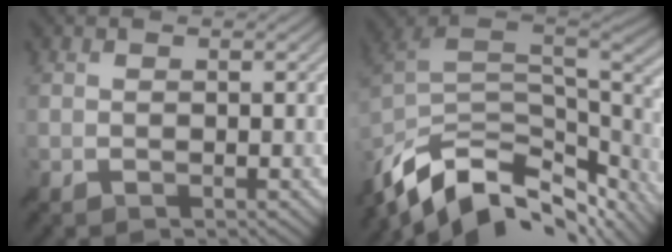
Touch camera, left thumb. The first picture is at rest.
{"total": 13.6, "force": [-8.5, 6.2, 8.6], "torque": [-0.218, -0.016, -0.141]}